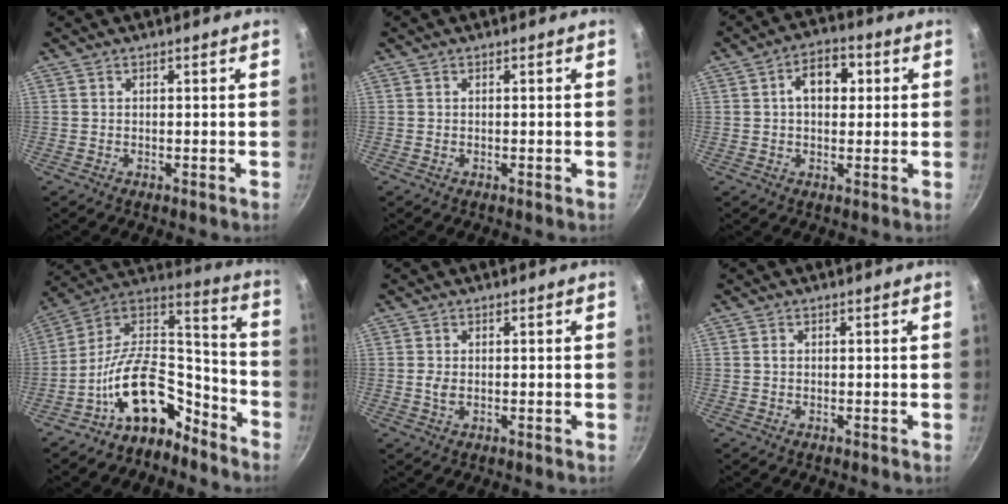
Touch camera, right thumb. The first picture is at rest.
{"total": 0.0}
{"total": 7.6, "force": [1.5, 4.8, 5.7], "torque": [-0.071, 0.014, 0.017]}
{"total": 15.3, "force": [-10.1, 7.7, 8.6], "torque": [-0.117, 0.124, -0.182]}
{"total": 1.7, "force": [-0.1, 1.0, 1.4], "torque": [-0.029, -0.002, -0.002]}
{"total": 0.6, "force": [0.0, 0.5, 0.3], "torque": [-0.003, 0.002, -0.001]}